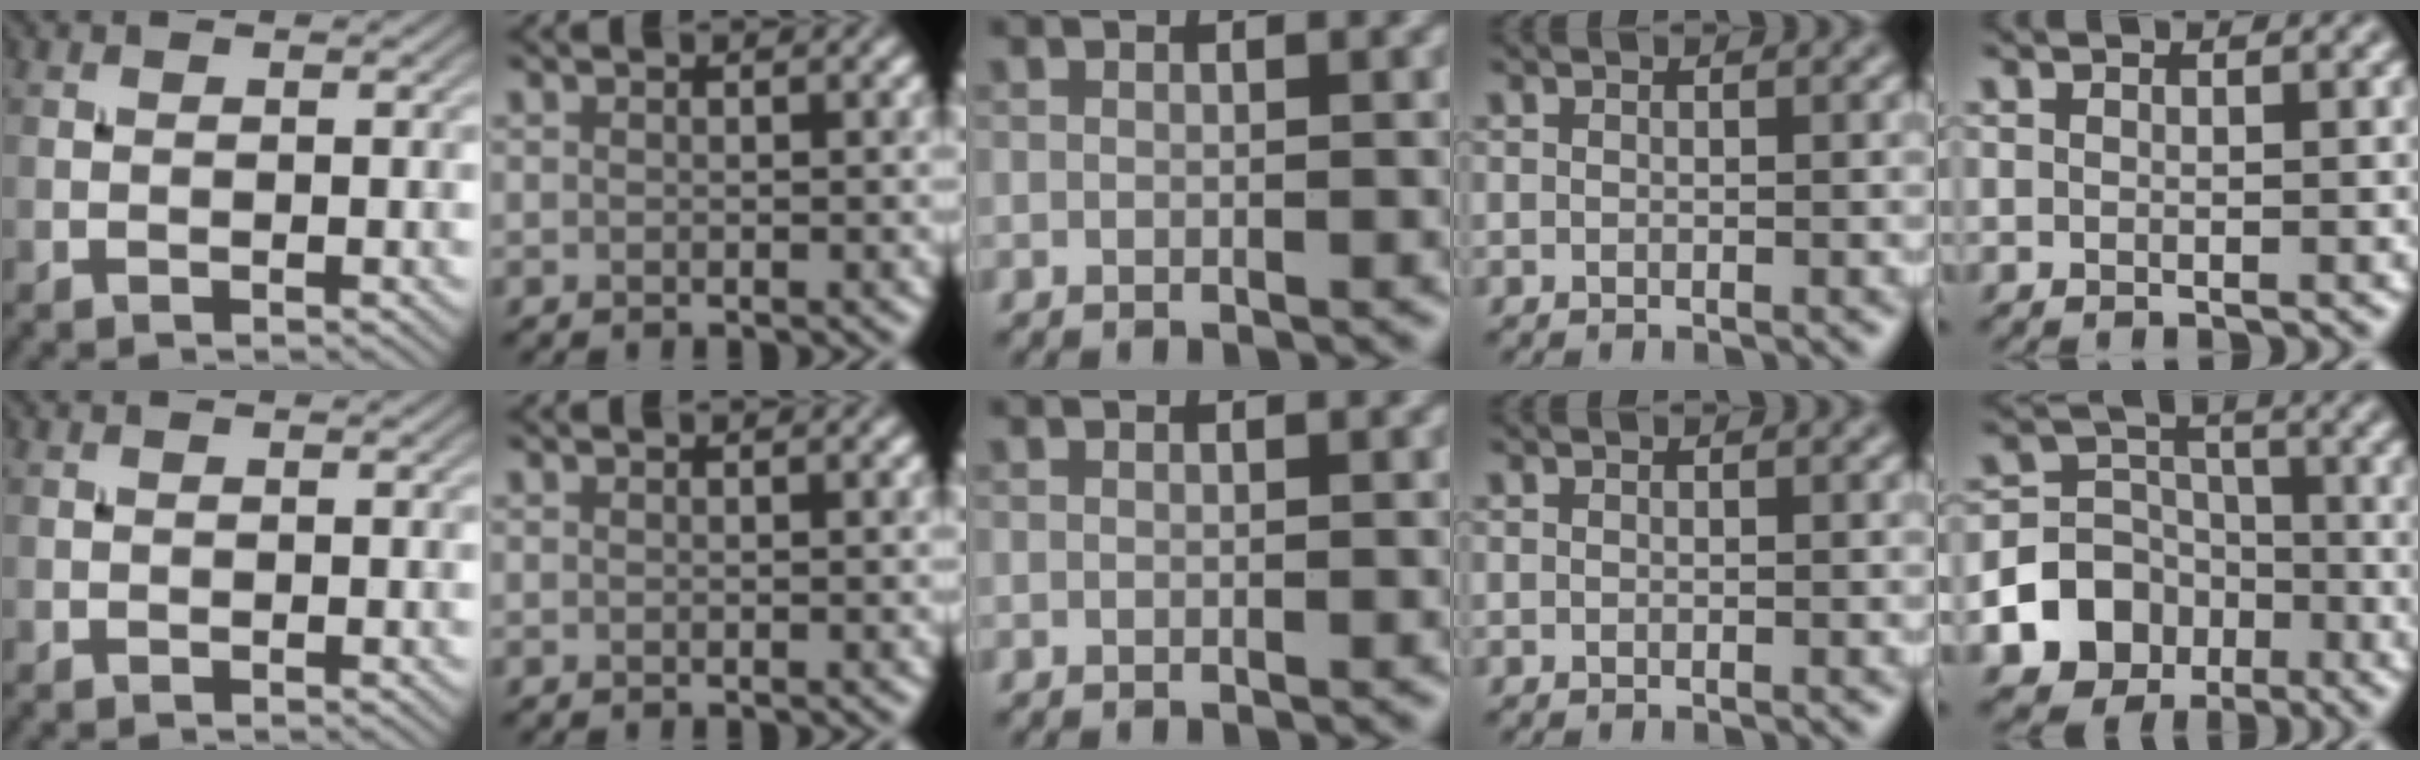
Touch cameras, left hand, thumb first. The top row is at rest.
{"little": {"total": 9.4, "force": [-4.4, 7.9, 2.6], "torque": [-0.032, -0.015, -0.101]}}